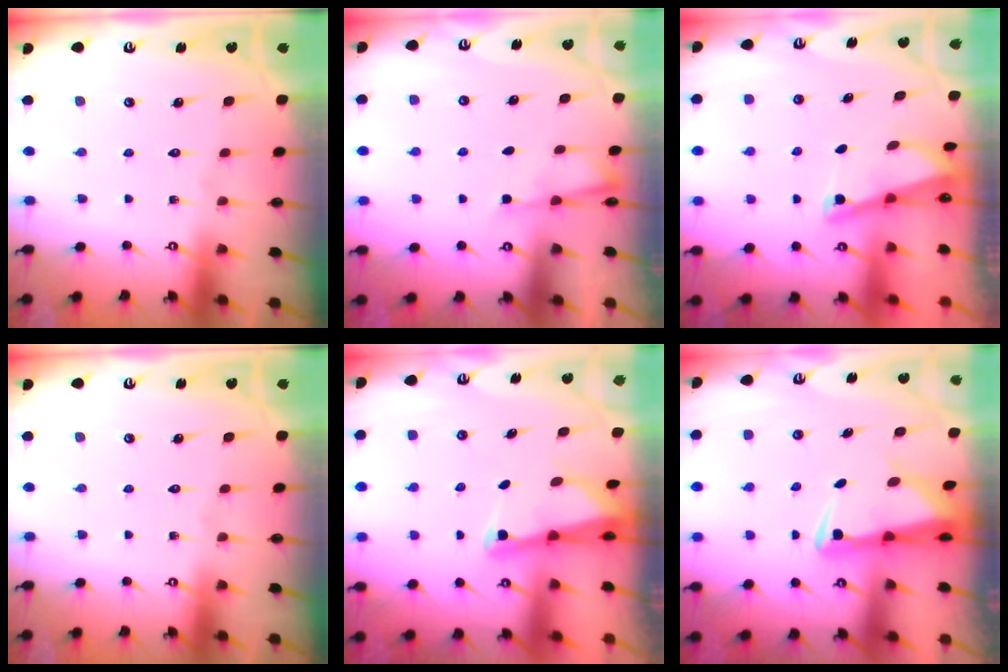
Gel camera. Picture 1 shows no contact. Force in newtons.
{"total": 2.5, "press": 2.4, "slide": 0.4}
{"total": 1.9, "press": 1.9, "slide": 0.4}
{"total": 0.0}
{"total": 2.4, "press": 2.4, "slide": 0.3}
{"total": 3.4, "press": 3.3, "slide": 0.6}